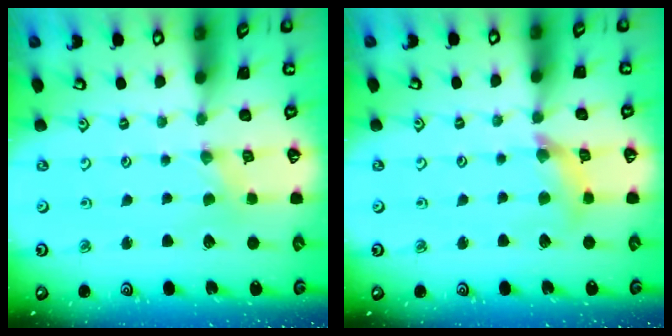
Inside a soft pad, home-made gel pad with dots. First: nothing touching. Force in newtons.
{"total": 7.8, "press": 7.8, "slide": 0.8}